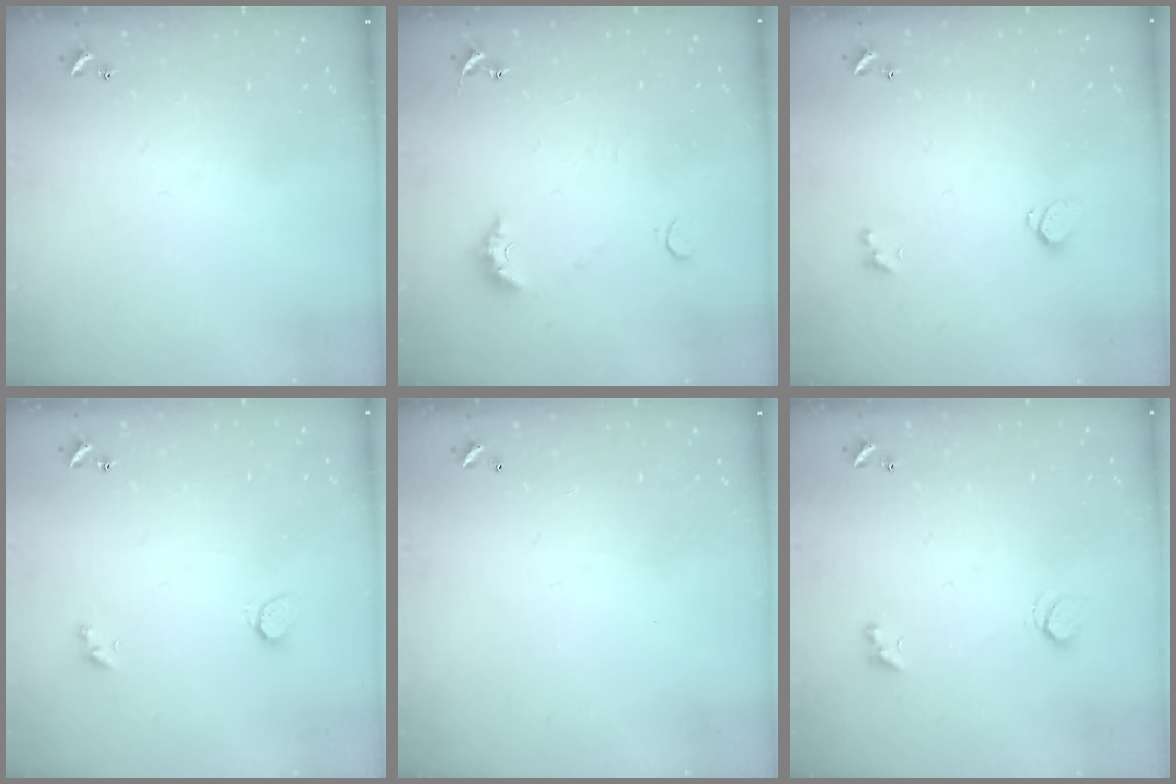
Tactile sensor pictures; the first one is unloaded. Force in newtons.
{"total": 3.8, "press": 3.8, "slide": 0.7}
{"total": 0.8, "press": 0.6, "slide": 0.4}
{"total": 2.3, "press": 2.3, "slide": 0.5}
{"total": 2.8, "press": 2.8, "slide": 0.1}
{"total": 2.3, "press": 1.9, "slide": 1.1}